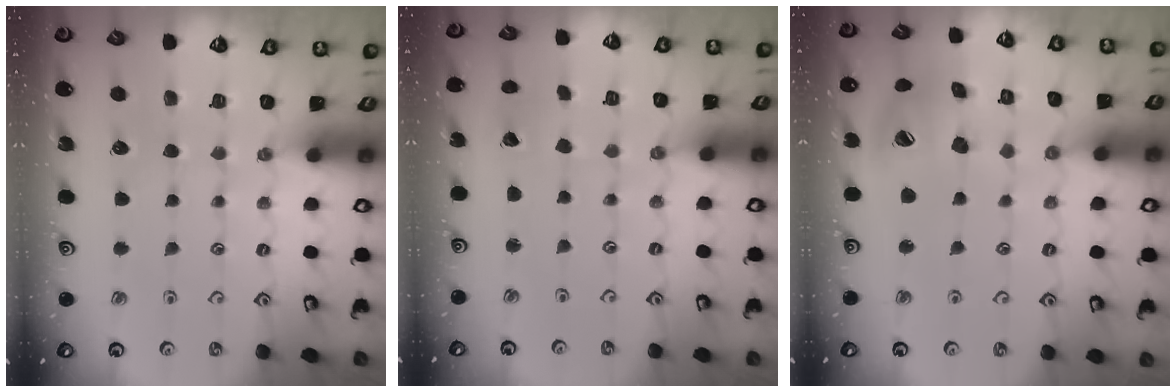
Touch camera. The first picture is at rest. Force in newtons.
{"total": 2.3, "press": 2.3, "slide": 0.3}
{"total": 15.8, "press": 15.6, "slide": 2.4}